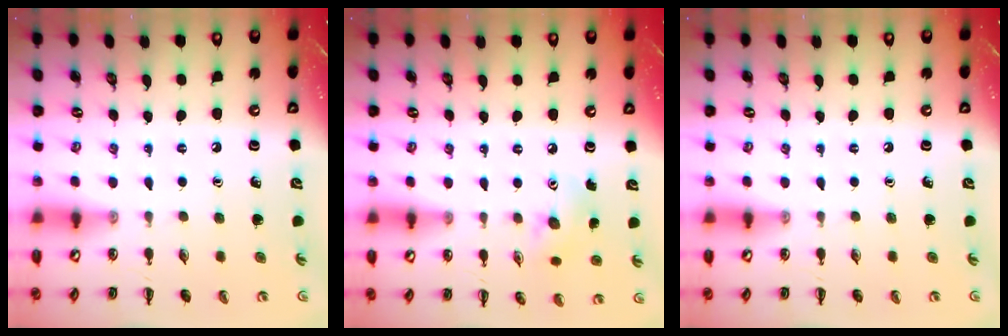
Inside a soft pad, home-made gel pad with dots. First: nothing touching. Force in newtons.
{"total": 7.2, "press": 7.2, "slide": 0.6}
{"total": 0.0}